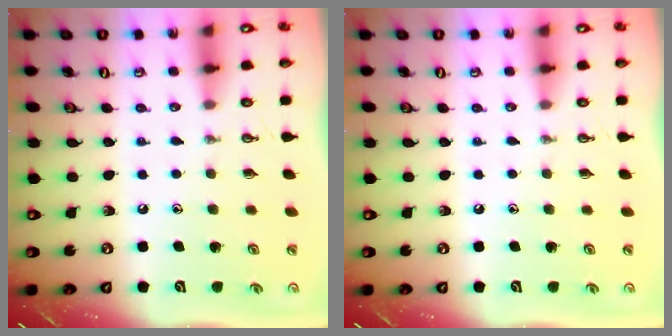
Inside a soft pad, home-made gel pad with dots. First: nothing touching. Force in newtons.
{"total": 0.0}